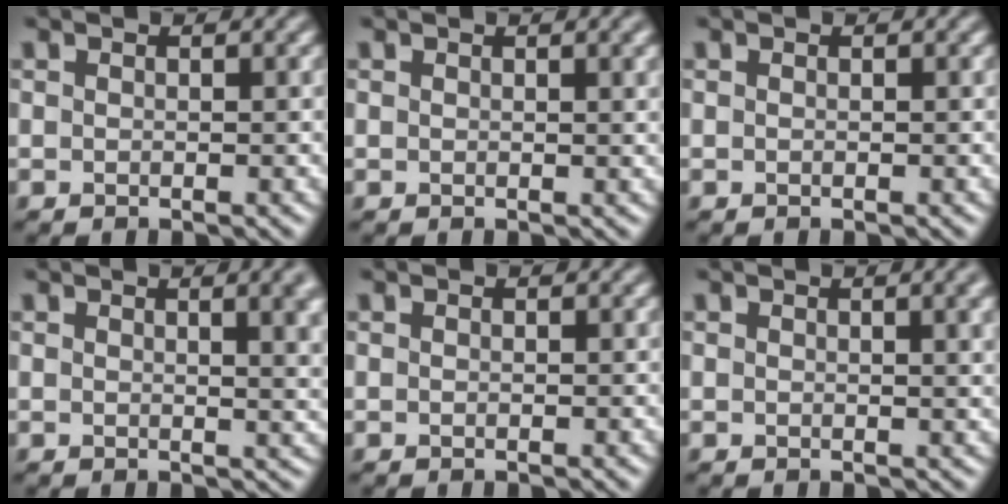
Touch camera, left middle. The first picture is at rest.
{"total": 2.1, "force": [1.1, 0.7, 1.7], "torque": [-0.017, 0.003, 0.018]}
{"total": 0.0}
{"total": 5.9, "force": [2.1, 2.5, 4.9], "torque": [-0.022, 0.011, 0.028]}
{"total": 0.0}
{"total": 3.4, "force": [1.4, 1.2, 2.9], "torque": [-0.028, 0.007, 0.019]}